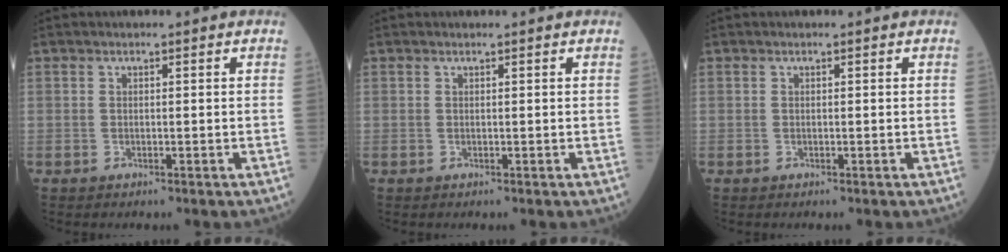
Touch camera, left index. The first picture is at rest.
{"total": 0.0}
{"total": 0.0}